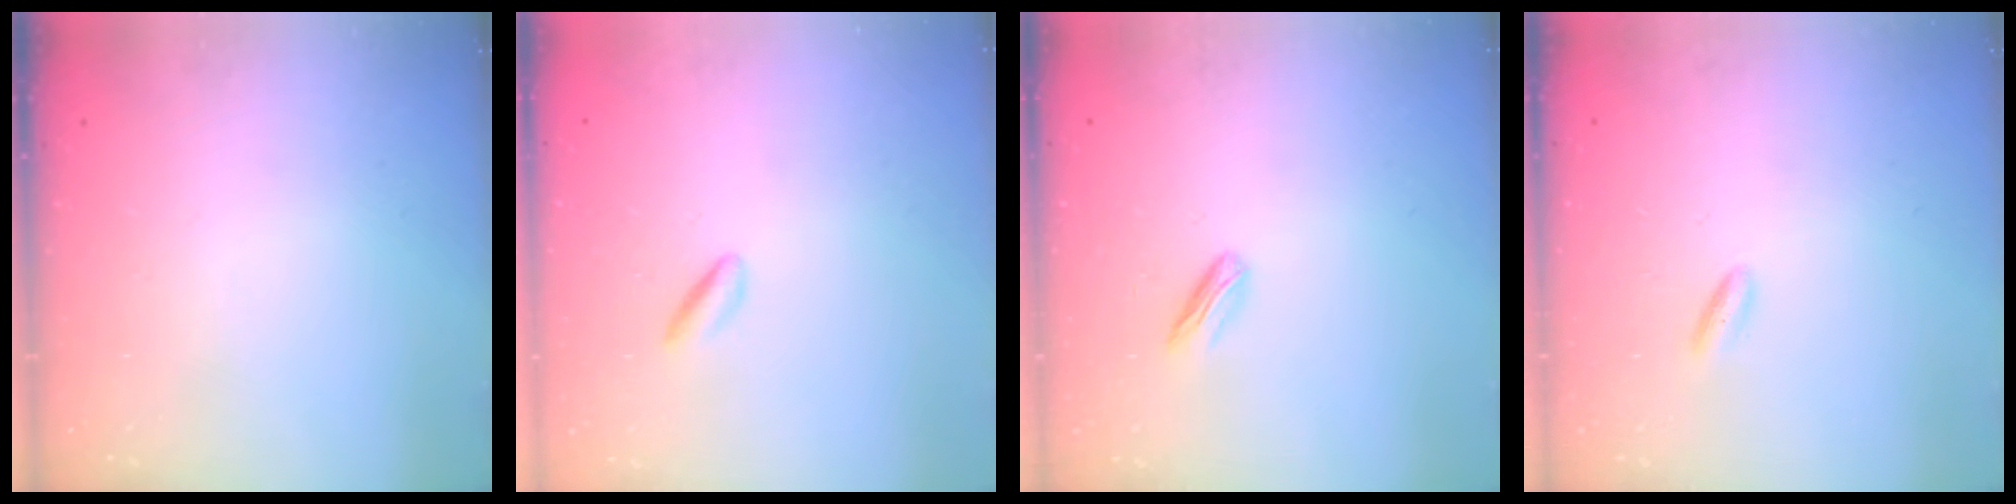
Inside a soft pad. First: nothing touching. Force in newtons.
{"total": 1.0, "press": 0.7, "slide": 0.7}
{"total": 2.9, "press": 2.8, "slide": 0.8}
{"total": 2.3, "press": 2.2, "slide": 0.4}